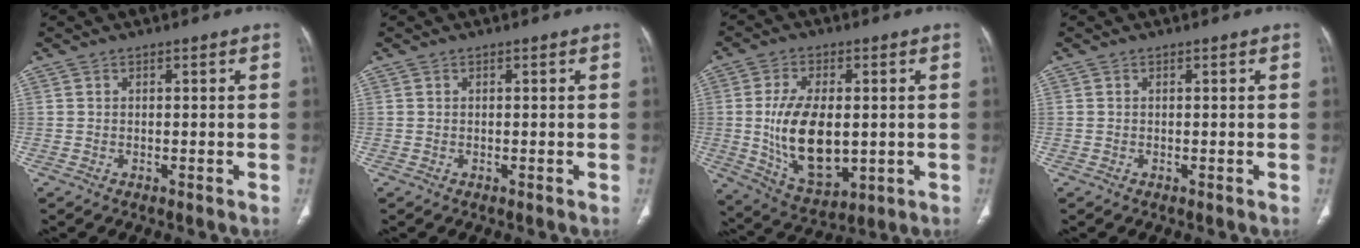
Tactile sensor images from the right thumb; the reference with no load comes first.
{"total": 0.0}
{"total": 15.3, "force": [-0.4, 8.3, 12.9], "torque": [-0.225, -0.014, 0.010]}
{"total": 0.0}